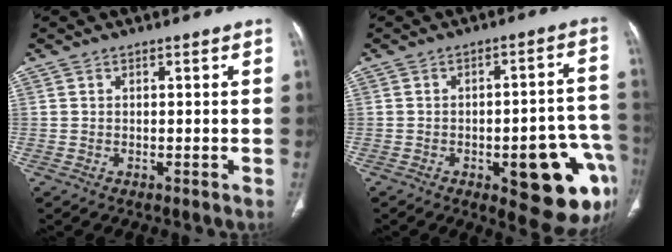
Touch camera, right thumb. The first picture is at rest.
{"total": 17.3, "force": [-6.4, 6.0, 14.9], "torque": [-0.125, 0.032, -0.065]}